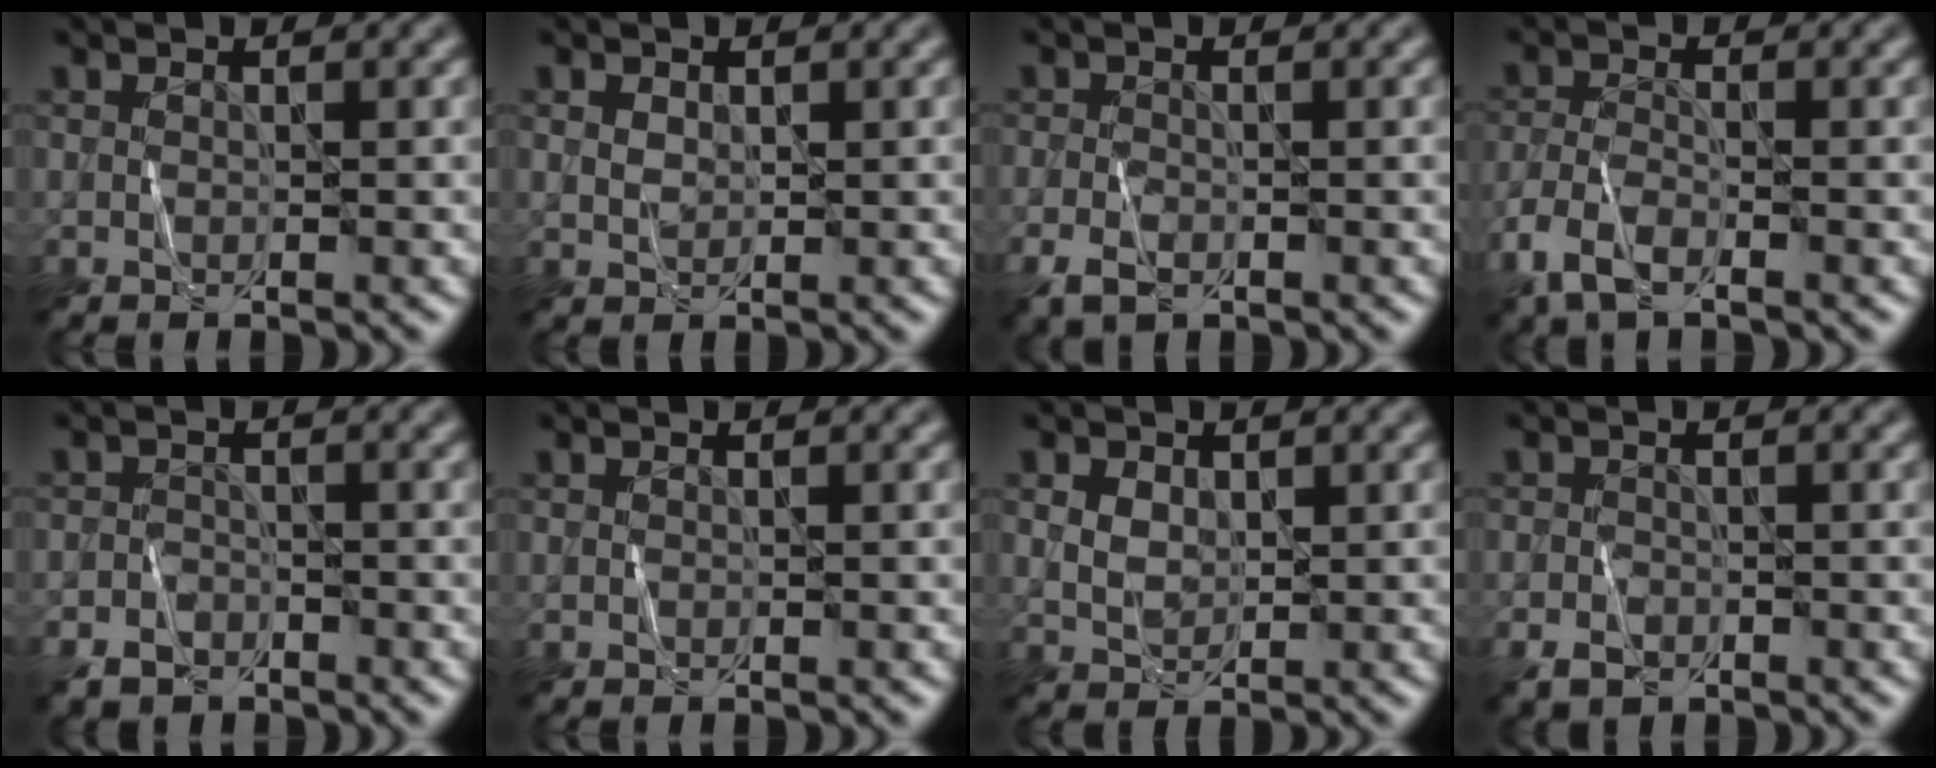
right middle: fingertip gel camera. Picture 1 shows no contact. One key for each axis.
{"total": 0.6, "fx": 0.3, "fy": 0.4, "fz": 0.3, "tx": -0.007, "ty": 0.000, "tz": 0.009}
{"total": 2.4, "fx": -1.3, "fy": 1.4, "fz": 1.5, "tx": -0.032, "ty": -0.005, "tz": -0.027}
{"total": 3.7, "fx": -2.5, "fy": 1.4, "fz": 2.3, "tx": -0.058, "ty": -0.006, "tz": -0.058}
{"total": 2.3, "fx": -1.8, "fy": 1.4, "fz": 0.5, "tx": -0.006, "ty": -0.001, "tz": -0.040}
{"total": 0.0}
{"total": 1.4, "fx": 0.4, "fy": 1.1, "fz": 0.9, "tx": -0.020, "ty": -0.002, "tz": 0.013}
{"total": 1.8, "fx": -1.1, "fy": 1.1, "fz": 0.8, "tx": -0.013, "ty": -0.002, "tz": -0.024}